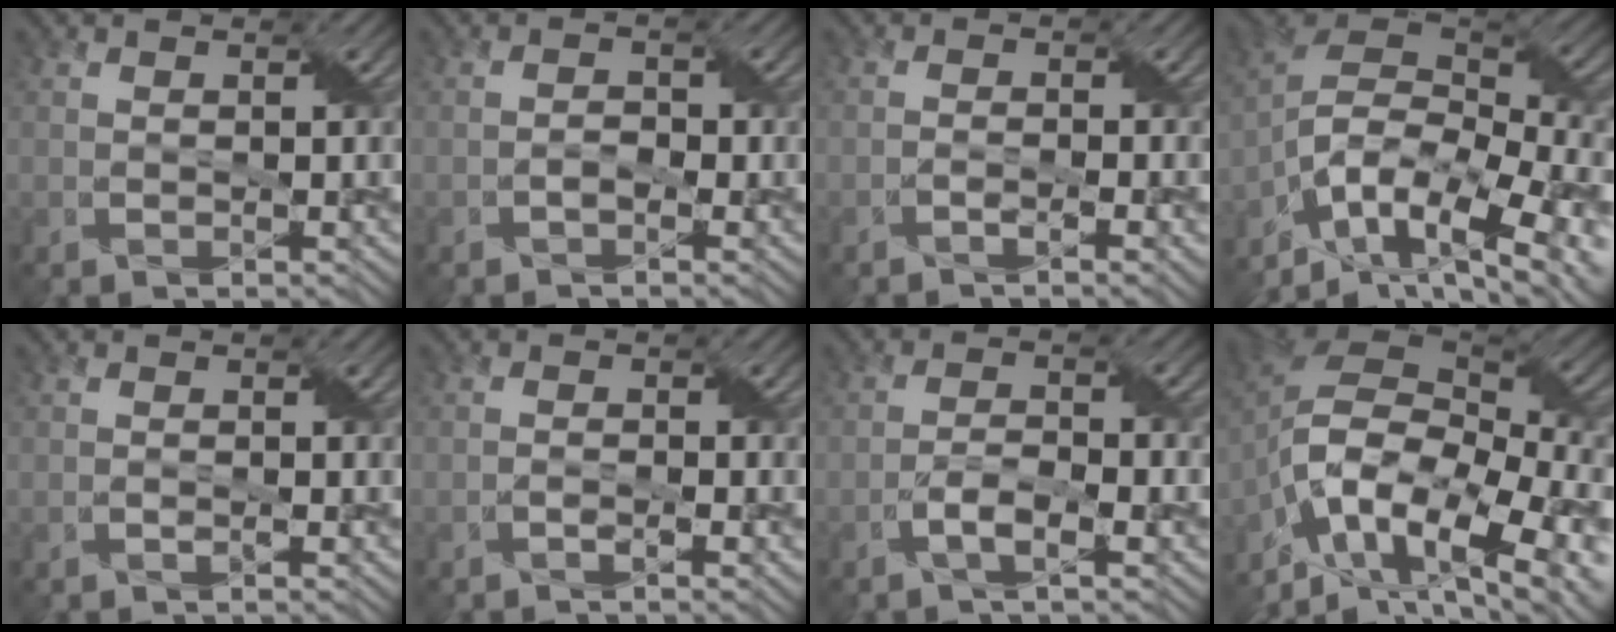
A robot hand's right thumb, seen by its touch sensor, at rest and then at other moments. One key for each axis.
{"total": 1.4, "fx": -0.8, "fy": 0.8, "fz": 0.8, "tx": -0.017, "ty": 0.005, "tz": -0.015}
{"total": 2.2, "fx": -1.3, "fy": 0.5, "fz": 1.7, "tx": -0.035, "ty": 0.002, "tz": -0.026}
{"total": 15.4, "fx": -9.0, "fy": 7.1, "fz": 10.3, "tx": -0.244, "ty": -0.019, "tz": -0.140}
{"total": 0.7, "fx": -0.4, "fy": 0.2, "fz": 0.5, "tx": -0.010, "ty": 0.001, "tz": -0.005}
{"total": 1.7, "fx": -1.1, "fy": 0.4, "fz": 1.3, "tx": -0.026, "ty": 0.002, "tz": -0.020}
{"total": 3.4, "fx": -2.0, "fy": 0.8, "fz": 2.7, "tx": -0.058, "ty": 0.008, "tz": -0.043}
{"total": 16.7, "fx": -8.8, "fy": 8.5, "fz": 11.3, "tx": -0.265, "ty": -0.029, "tz": -0.131}